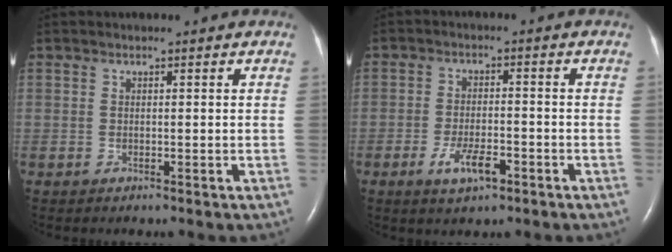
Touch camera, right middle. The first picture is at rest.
{"total": 5.1, "force": [-2.7, 1.6, 4.0], "torque": [-0.080, -0.003, -0.043]}